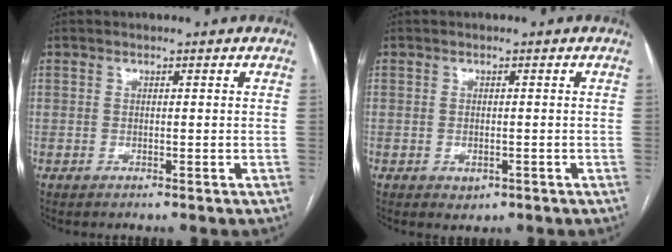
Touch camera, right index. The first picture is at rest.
{"total": 1.5, "force": [-0.6, 1.1, 0.8], "torque": [-0.011, 0.001, -0.001]}